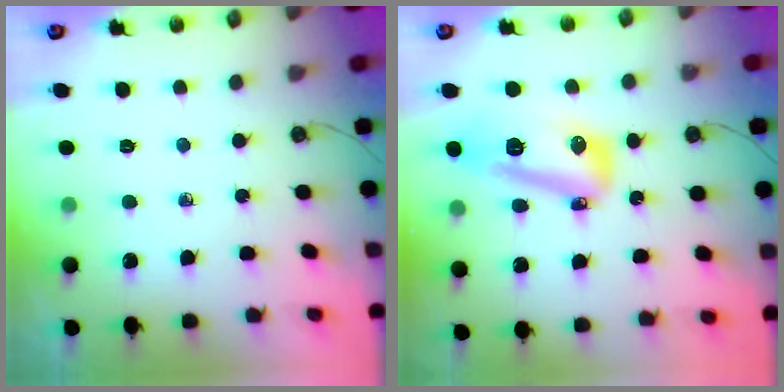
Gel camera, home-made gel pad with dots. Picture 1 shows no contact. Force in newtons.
{"total": 13.4, "press": 13.4, "slide": 1.2}